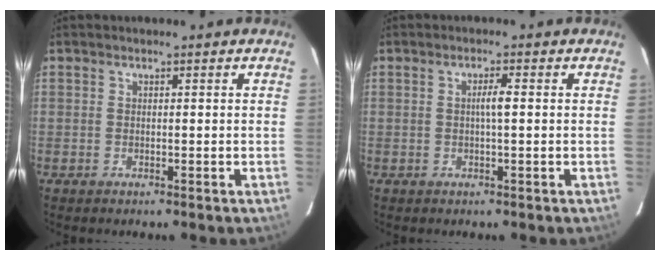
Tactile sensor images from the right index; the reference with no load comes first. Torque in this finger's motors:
{"motor_torque": [0.10, 0.02, 0.04, 0.06]}